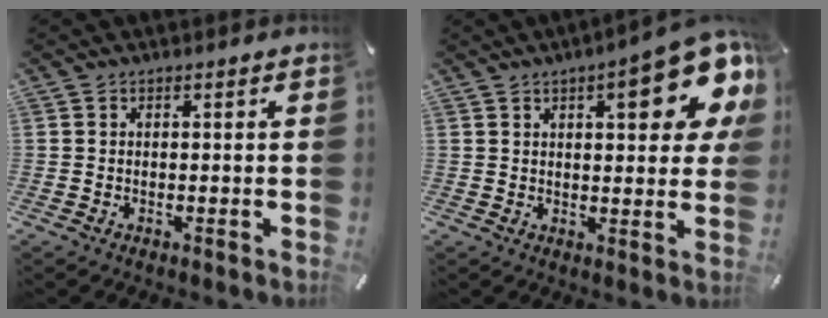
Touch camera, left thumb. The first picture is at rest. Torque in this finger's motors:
{"motor_torque": [2.43, 2.58, 0.58, -0.39, 0.10]}